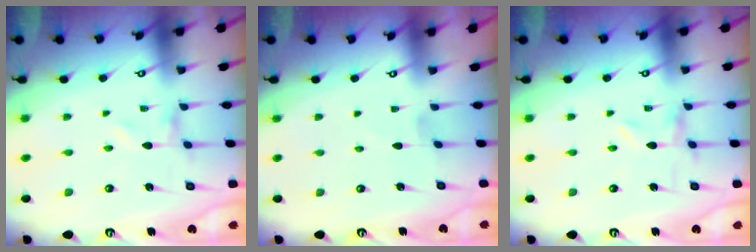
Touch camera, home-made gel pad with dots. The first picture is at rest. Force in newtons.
{"total": 0.0}
{"total": 0.0}